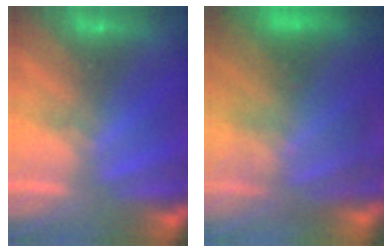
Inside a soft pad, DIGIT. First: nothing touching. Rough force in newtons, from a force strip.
{"total": 8.6}